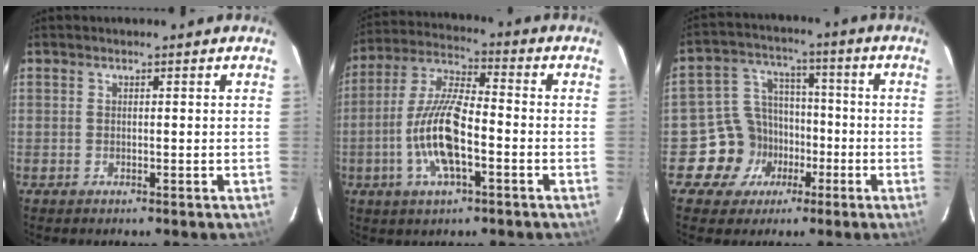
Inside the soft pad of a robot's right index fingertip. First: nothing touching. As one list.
[{"total": 12.9, "force": [-3.9, 3.9, 11.7], "torque": [-0.246, 0.001, -0.076]}, {"total": 10.1, "force": [-4.4, 8.9, 1.8], "torque": [-0.055, 0.037, -0.064]}]